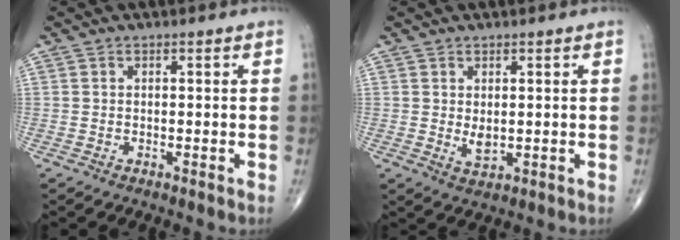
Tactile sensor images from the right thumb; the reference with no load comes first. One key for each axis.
{"total": 2.7, "fx": 0.3, "fy": 1.4, "fz": 2.2, "tx": -0.033, "ty": -0.010, "tz": 0.011}